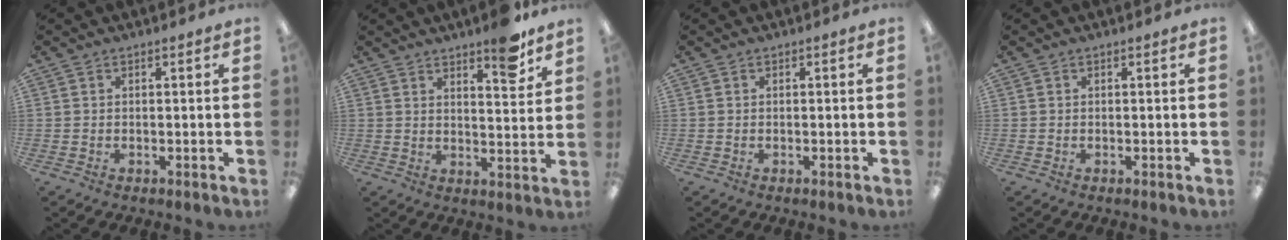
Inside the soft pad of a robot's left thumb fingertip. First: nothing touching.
{"total": 7.7, "force": [6.1, 1.7, 4.4], "torque": [-0.046, -0.043, 0.097]}
{"total": 0.0}
{"total": 0.0}